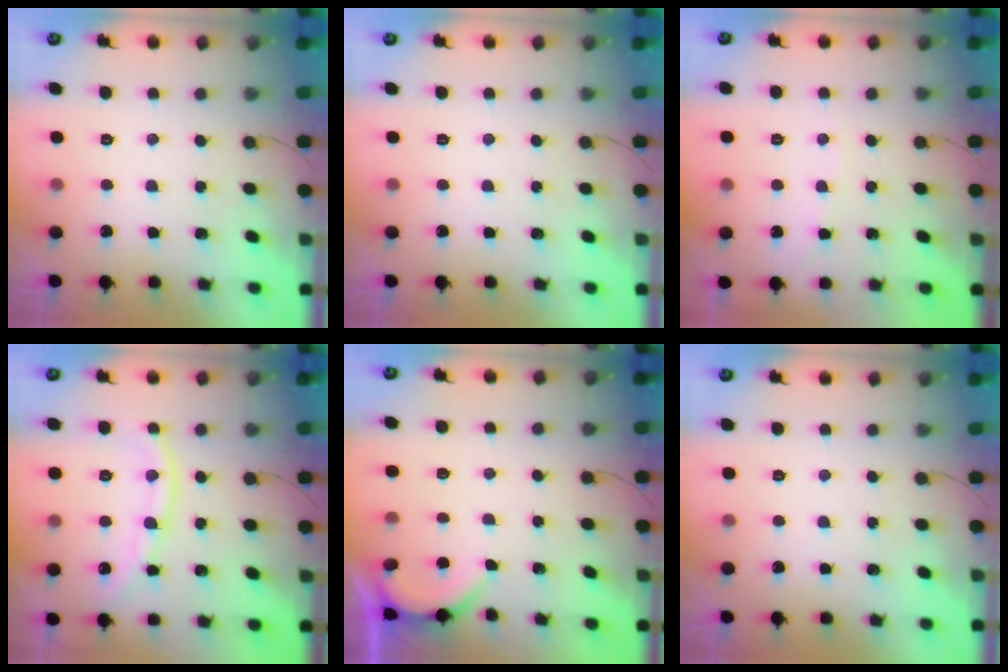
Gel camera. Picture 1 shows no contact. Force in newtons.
{"total": 0.0}
{"total": 1.8, "press": 1.8, "slide": 0.3}
{"total": 10.9, "press": 10.9, "slide": 1.3}
{"total": 1.3, "press": 1.3, "slide": 0.2}
{"total": 0.0}